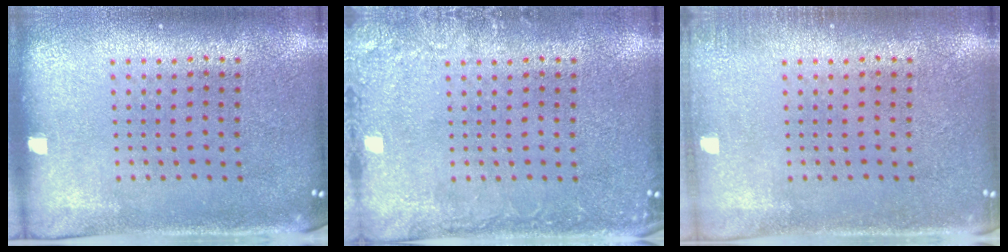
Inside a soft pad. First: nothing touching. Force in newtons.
{"total": 2.2, "press": 2.1, "slide": 0.2}
{"total": 0.9, "press": 0.9, "slide": 0.2}